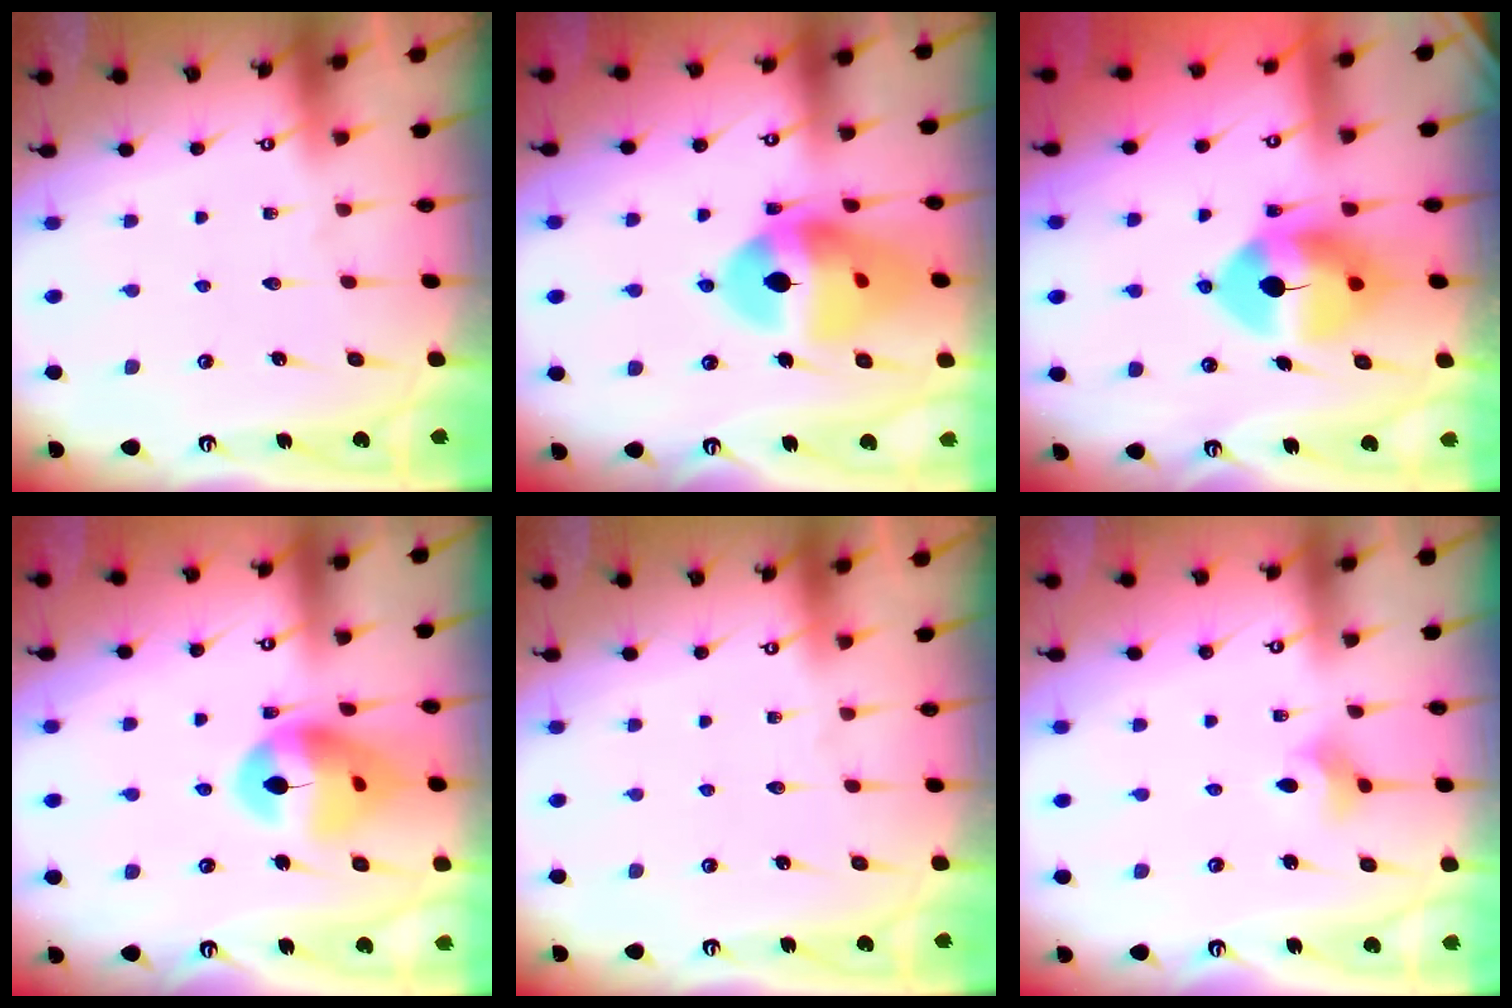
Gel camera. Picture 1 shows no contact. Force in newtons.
{"total": 17.9, "press": 17.8, "slide": 2.0}
{"total": 11.8, "press": 11.6, "slide": 2.0}
{"total": 14.5, "press": 14.4, "slide": 1.6}
{"total": 0.0}
{"total": 4.4, "press": 4.3, "slide": 0.6}